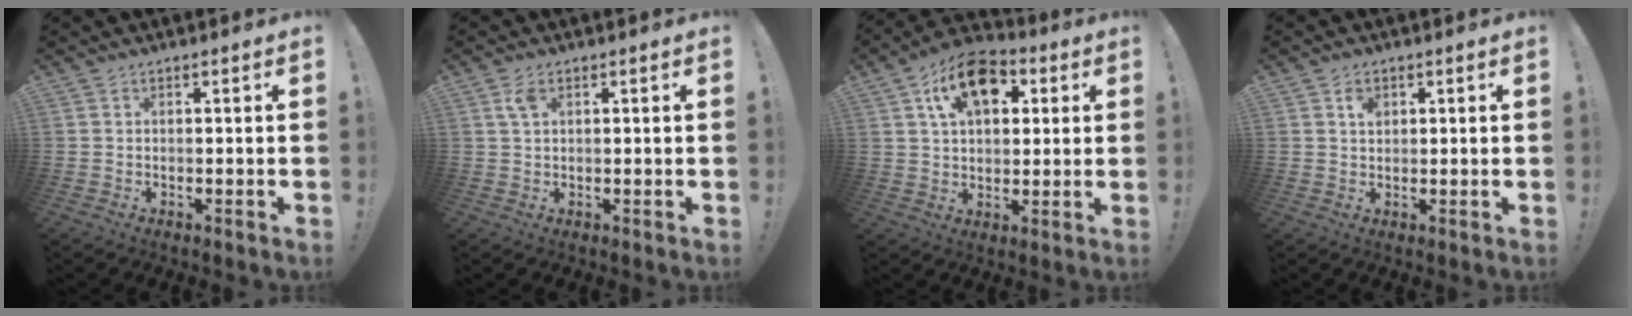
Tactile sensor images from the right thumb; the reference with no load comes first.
{"total": 3.4, "force": [1.5, 1.6, 2.6], "torque": [-0.054, 0.003, 0.027]}
{"total": 14.7, "force": [6.3, 9.7, 9.1], "torque": [-0.133, -0.018, 0.115]}
{"total": 2.3, "force": [1.1, 1.6, 1.3], "torque": [-0.009, -0.006, 0.016]}